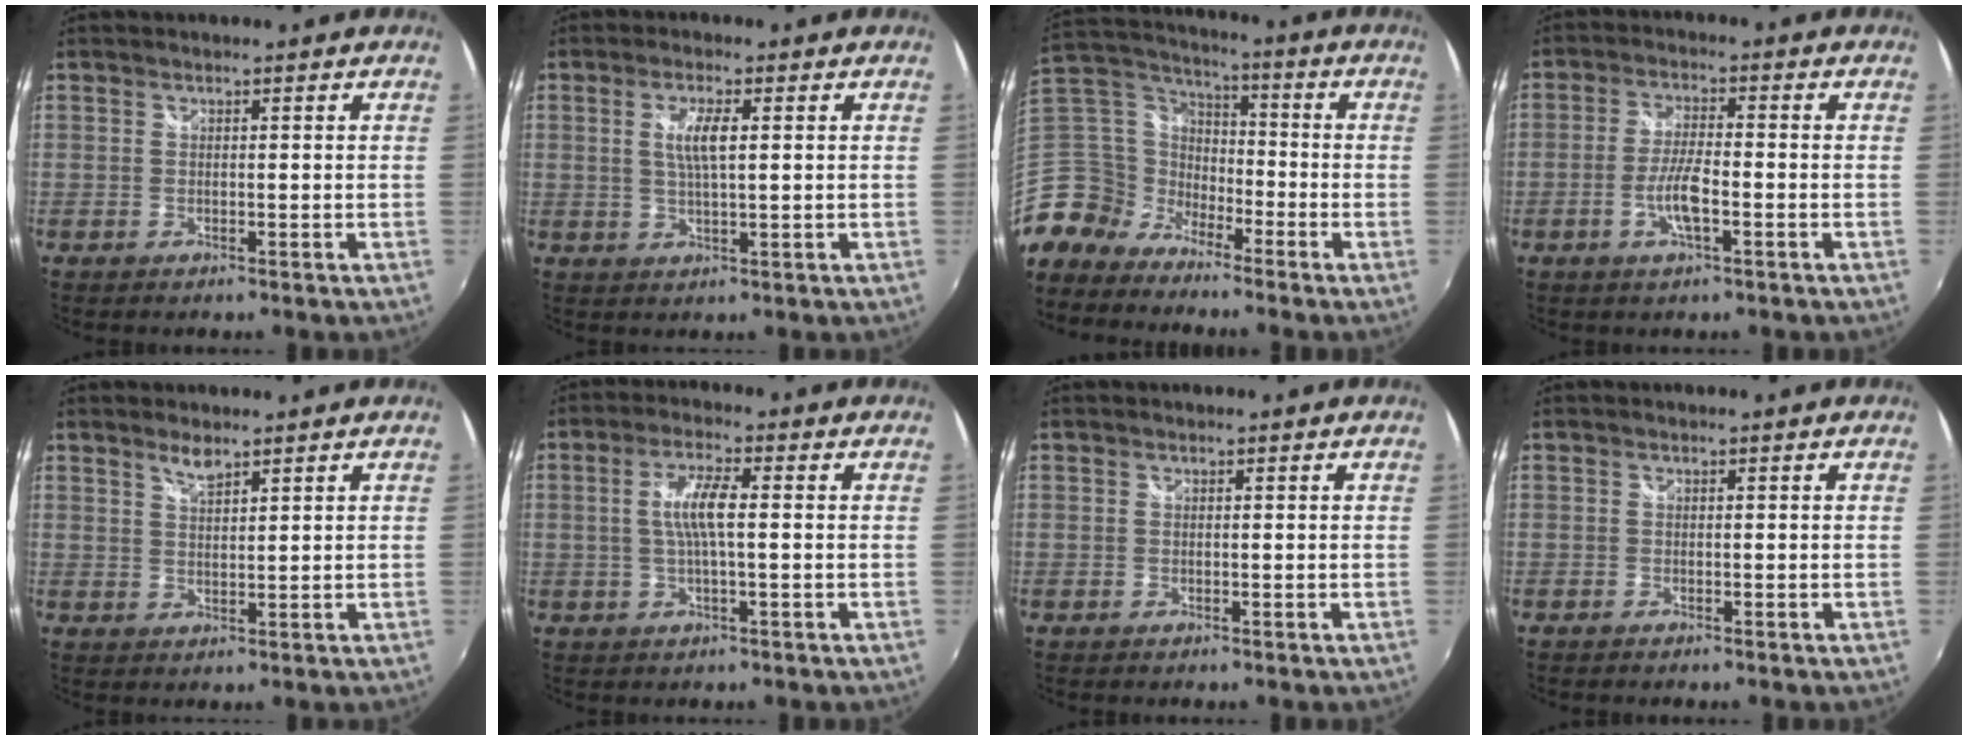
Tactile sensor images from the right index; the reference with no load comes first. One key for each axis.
{"total": 4.6, "fx": 0.9, "fy": 0.9, "fz": 4.4, "tx": -0.084, "ty": -0.002, "tz": 0.018}
{"total": 11.2, "fx": -8.6, "fy": 7.0, "fz": 1.6, "tx": -0.069, "ty": 0.036, "tz": -0.193}
{"total": 5.9, "fx": -2.2, "fy": 1.2, "fz": 5.4, "tx": -0.110, "ty": -0.002, "tz": -0.042}
{"total": 2.6, "fx": 2.2, "fy": 0.5, "fz": 1.4, "tx": -0.025, "ty": 0.001, "tz": 0.039}
{"total": 6.1, "fx": 0.2, "fy": 1.0, "fz": 6.0, "tx": -0.113, "ty": 0.002, "tz": 0.007}
{"total": 0.0}
{"total": 0.5, "fx": -0.5, "fy": 0.1, "fz": 0.0, "tx": -0.002, "ty": -0.004, "tz": -0.012}